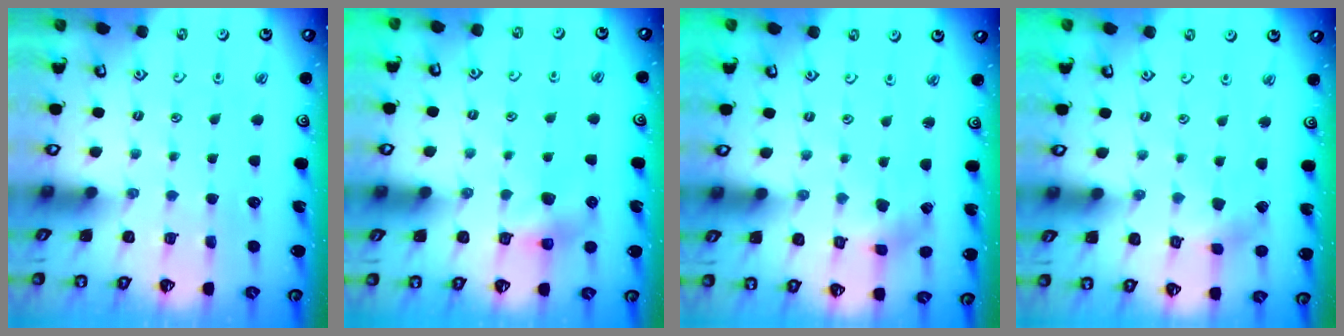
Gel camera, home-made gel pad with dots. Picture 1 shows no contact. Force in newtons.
{"total": 6.3, "press": 6.3, "slide": 0.4}
{"total": 2.7, "press": 2.7, "slide": 0.4}
{"total": 2.8, "press": 2.8, "slide": 0.3}